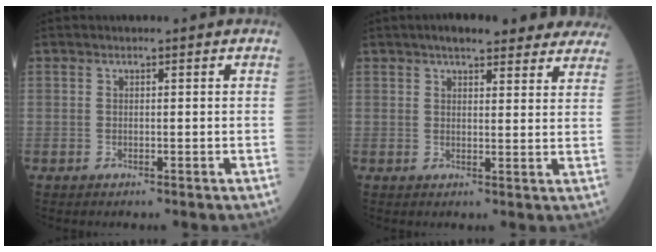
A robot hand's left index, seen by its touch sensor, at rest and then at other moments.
{"total": 13.9, "force": [11.9, 3.4, 6.2], "torque": [-0.054, 0.025, 0.134]}